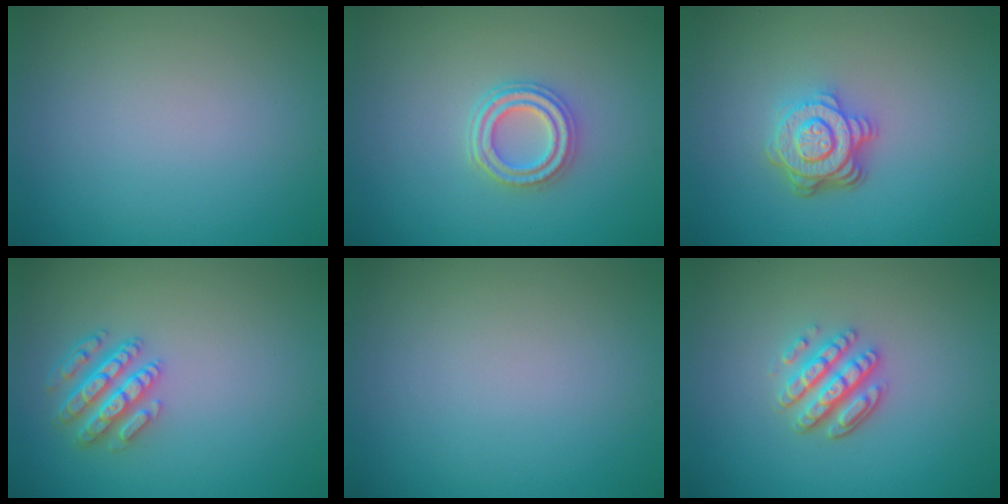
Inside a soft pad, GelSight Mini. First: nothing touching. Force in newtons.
{"total": 2.9, "press": 2.5, "slide": 1.4}
{"total": 4.5, "press": 3.3, "slide": 3.1}
{"total": 3.8, "press": 3.4, "slide": 1.6}
{"total": 0.0}
{"total": 3.7, "press": 3.1, "slide": 2.0}